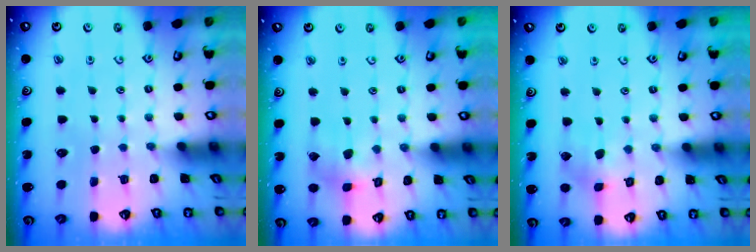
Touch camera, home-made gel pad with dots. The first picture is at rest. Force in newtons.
{"total": 5.2, "press": 5.1, "slide": 0.6}
{"total": 3.8, "press": 3.8, "slide": 0.4}